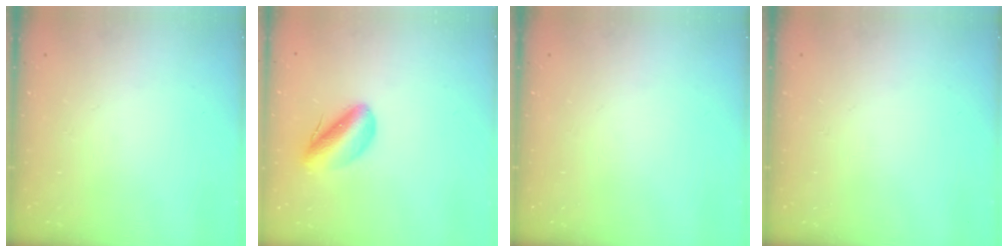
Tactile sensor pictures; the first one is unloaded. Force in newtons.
{"total": 8.7, "press": 8.5, "slide": 2.1}
{"total": 0.0}
{"total": 0.0}